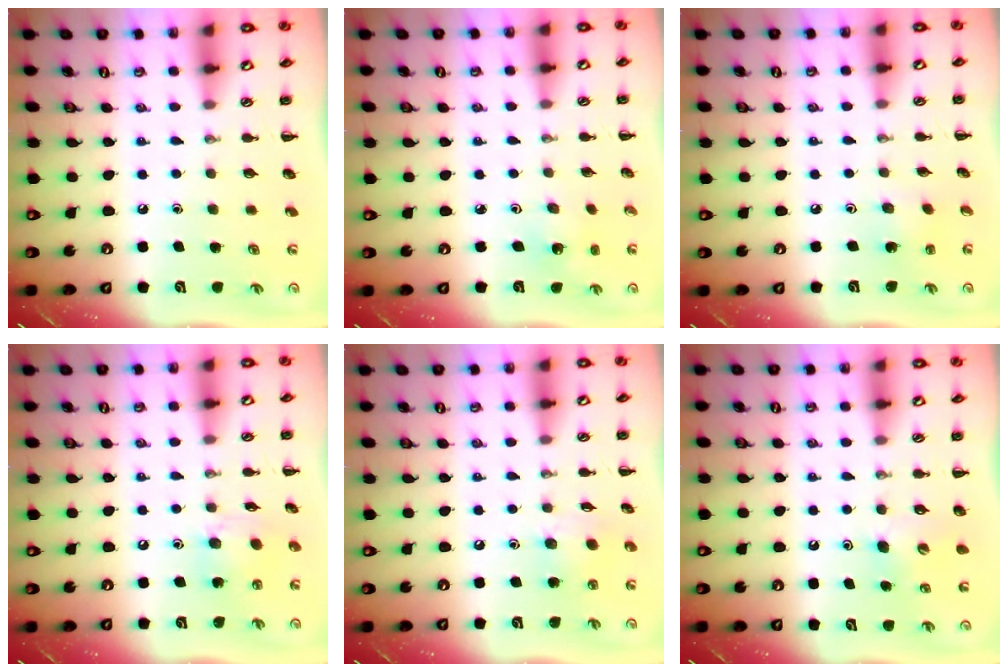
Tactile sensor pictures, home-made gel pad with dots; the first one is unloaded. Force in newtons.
{"total": 2.3, "press": 2.2, "slide": 0.7}
{"total": 1.8, "press": 1.6, "slide": 0.7}
{"total": 8.6, "press": 8.6, "slide": 0.7}
{"total": 5.6, "press": 5.6, "slide": 0.7}
{"total": 4.9, "press": 4.7, "slide": 1.4}